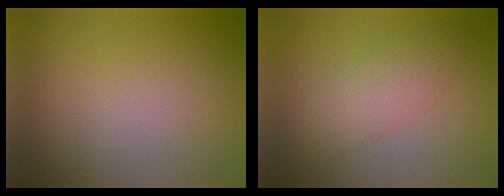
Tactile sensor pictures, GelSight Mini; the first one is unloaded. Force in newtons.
{"total": 2.3, "press": 2.3, "slide": 0.2}